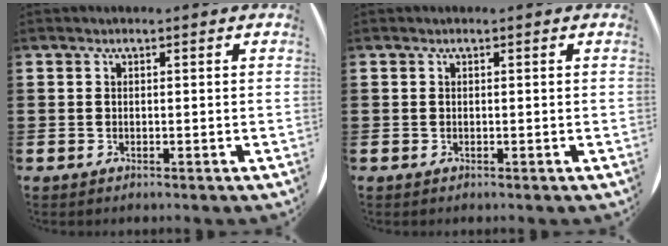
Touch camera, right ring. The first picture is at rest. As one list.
[{"total": 0.0}]